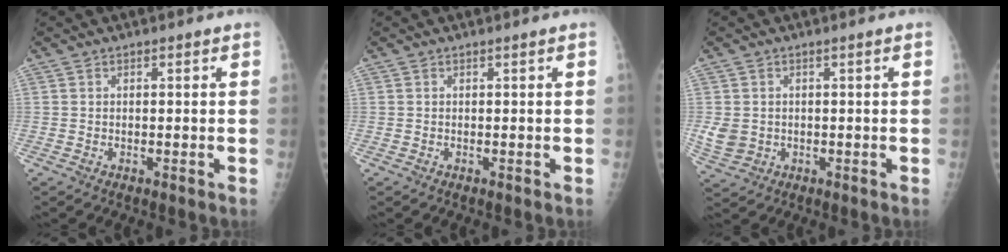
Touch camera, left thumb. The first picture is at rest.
{"total": 0.0}
{"total": 3.8, "force": [0.0, 3.0, 2.3], "torque": [-0.052, 0.004, 0.011]}